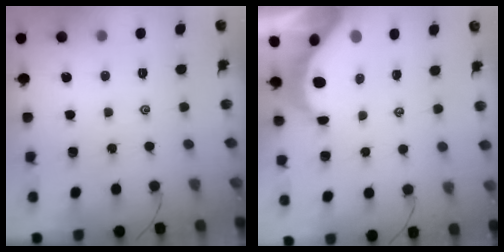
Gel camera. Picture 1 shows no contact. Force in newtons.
{"total": 5.8, "press": 5.7, "slide": 0.8}